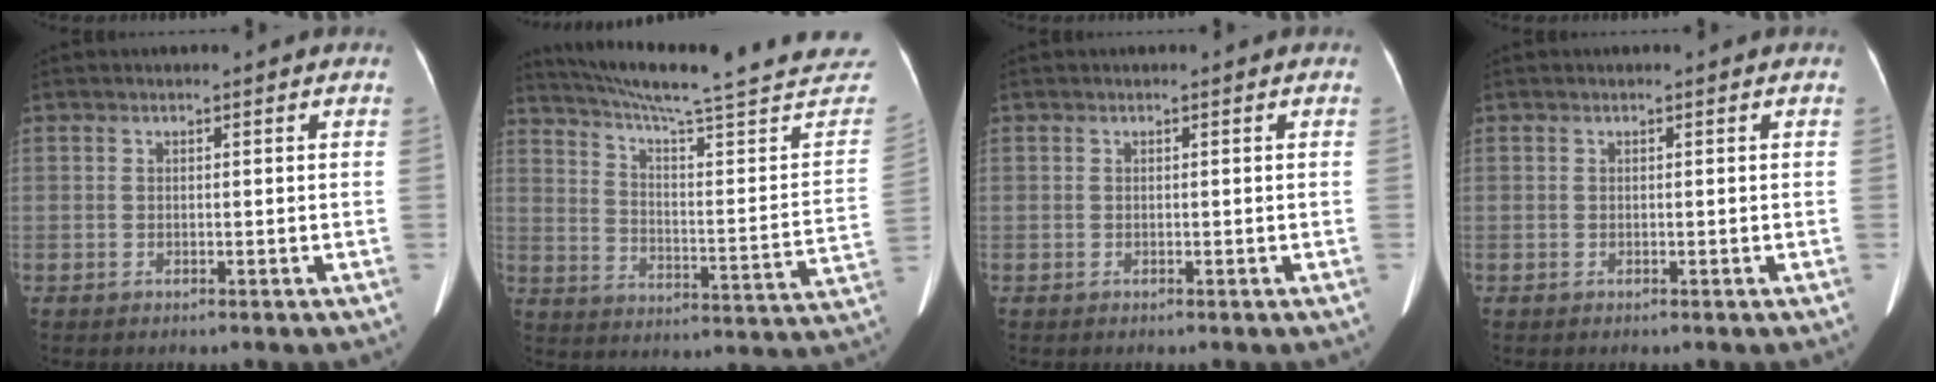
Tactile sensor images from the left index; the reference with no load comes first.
{"total": 31.5, "force": [28.2, 1.9, 13.8], "torque": [-0.209, -0.108, 0.356]}
{"total": 0.0}
{"total": 0.0}